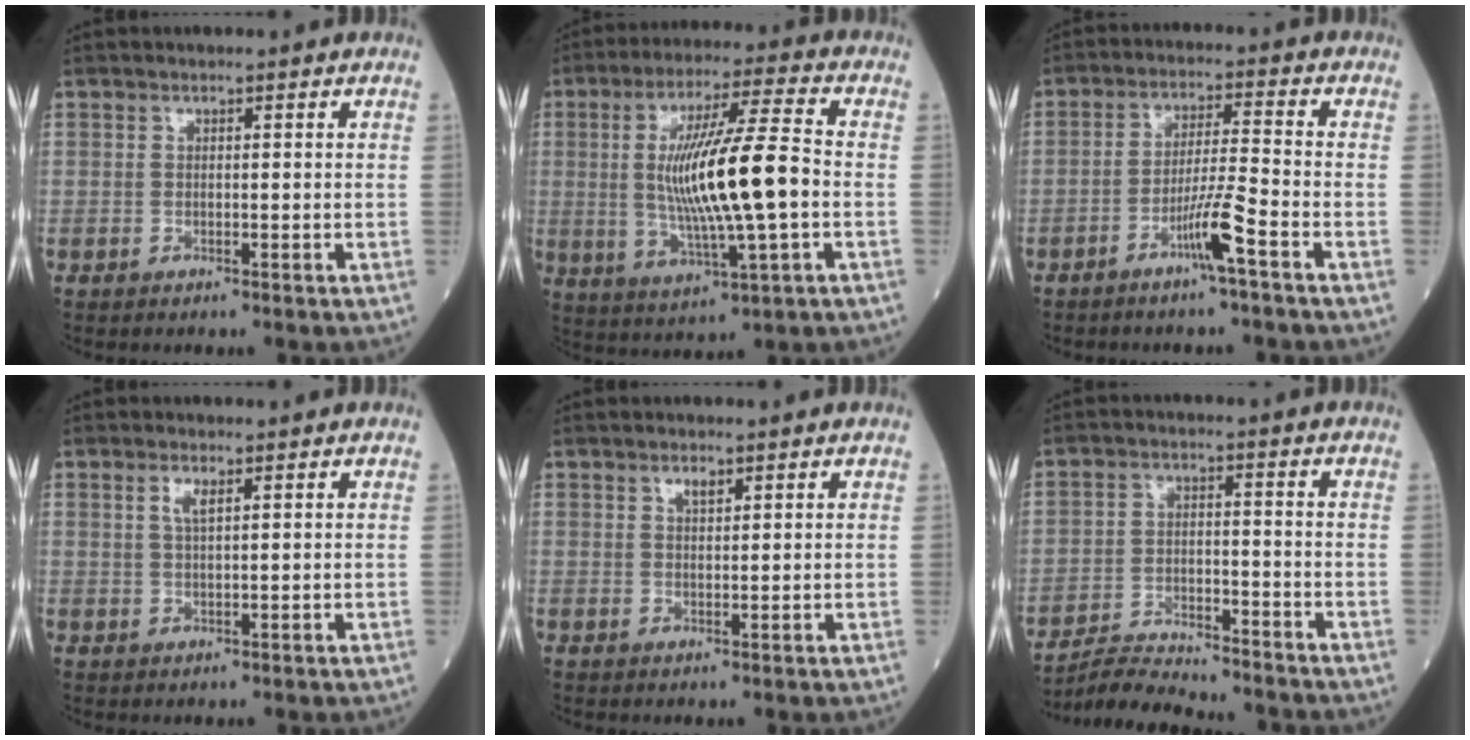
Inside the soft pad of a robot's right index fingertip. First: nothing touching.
{"total": 15.2, "force": [-0.7, 1.0, 15.2], "torque": [-0.284, -0.002, -0.010]}
{"total": 6.1, "force": [-3.4, -0.8, 5.1], "torque": [-0.098, -0.001, -0.066]}
{"total": 2.1, "force": [1.0, 0.4, 1.8], "torque": [-0.040, 0.001, 0.020]}
{"total": 1.6, "force": [1.0, 0.5, 1.0], "torque": [-0.019, 0.000, 0.019]}
{"total": 9.3, "force": [-9.1, 0.3, 2.1], "torque": [-0.034, -0.002, -0.153]}